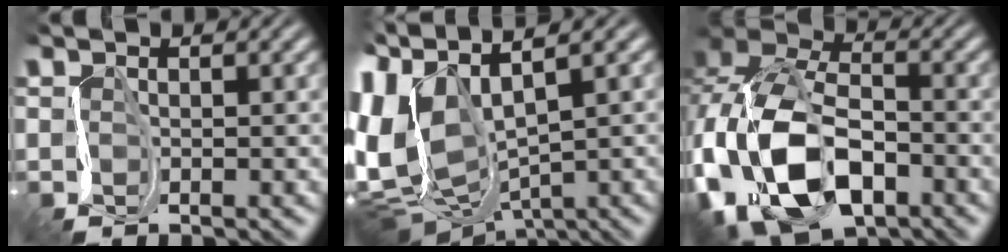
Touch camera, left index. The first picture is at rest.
{"total": 10.6, "force": [2.4, 6.6, 8.0], "torque": [-0.215, 0.004, 0.056]}
{"total": 12.1, "force": [-4.8, 8.0, 7.7], "torque": [-0.186, -0.014, -0.094]}